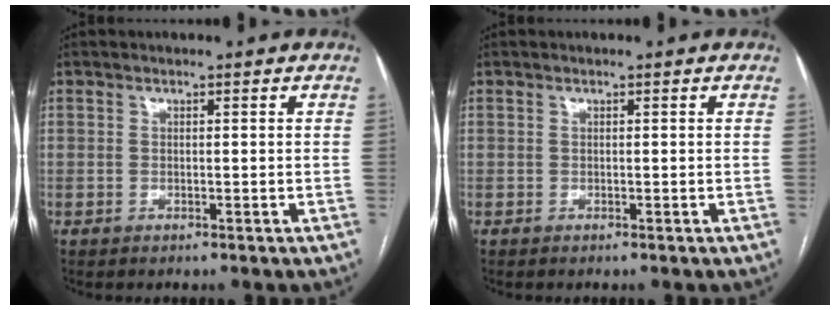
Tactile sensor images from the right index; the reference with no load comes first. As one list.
[{"total": 0.0}]